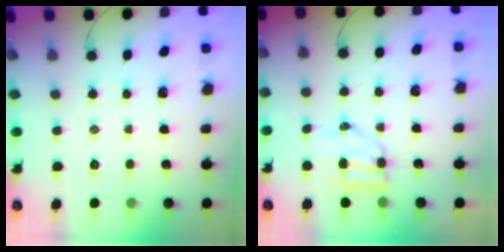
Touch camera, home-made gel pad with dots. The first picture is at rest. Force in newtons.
{"total": 6.3, "press": 6.2, "slide": 0.9}